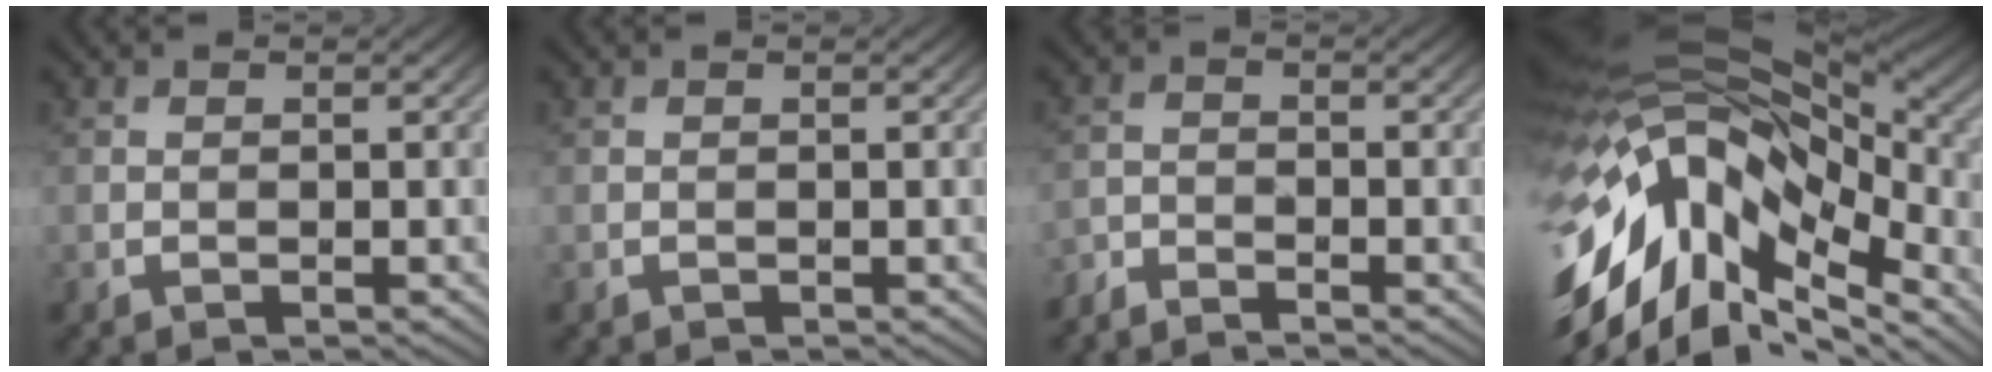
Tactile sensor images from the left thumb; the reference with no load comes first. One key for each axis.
{"total": 0.0}
{"total": 2.5, "fx": -2.4, "fy": 0.2, "fz": 0.4, "tx": -0.012, "ty": -0.005, "tz": -0.056}
{"total": 17.8, "fx": -6.8, "fy": 9.4, "fz": 13.5, "tx": -0.288, "ty": -0.014, "tz": -0.115}